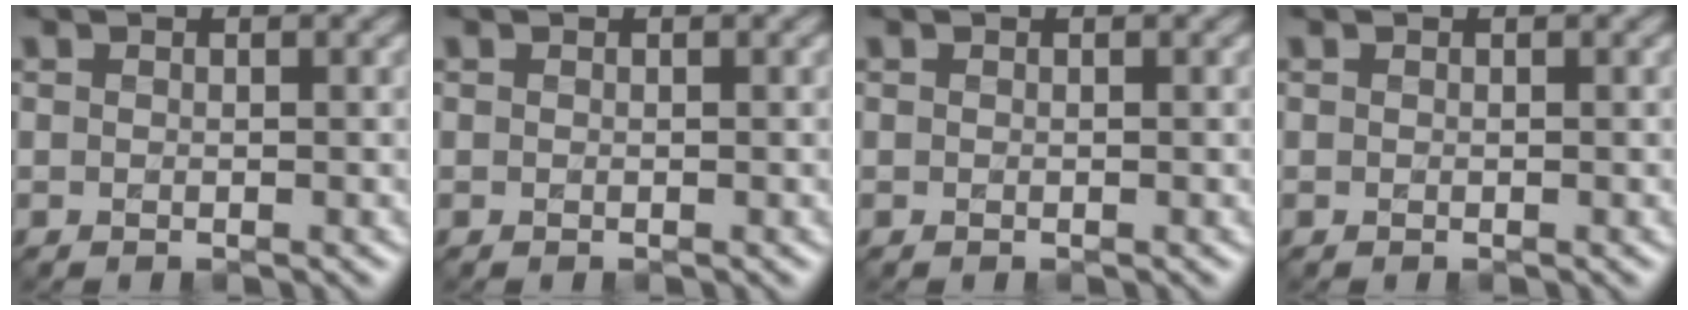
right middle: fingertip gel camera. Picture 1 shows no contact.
{"total": 0.0}
{"total": 0.0}
{"total": 0.0}